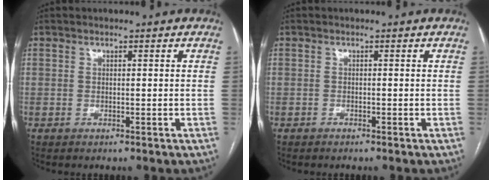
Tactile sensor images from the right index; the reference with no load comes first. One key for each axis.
{"total": 0.0}